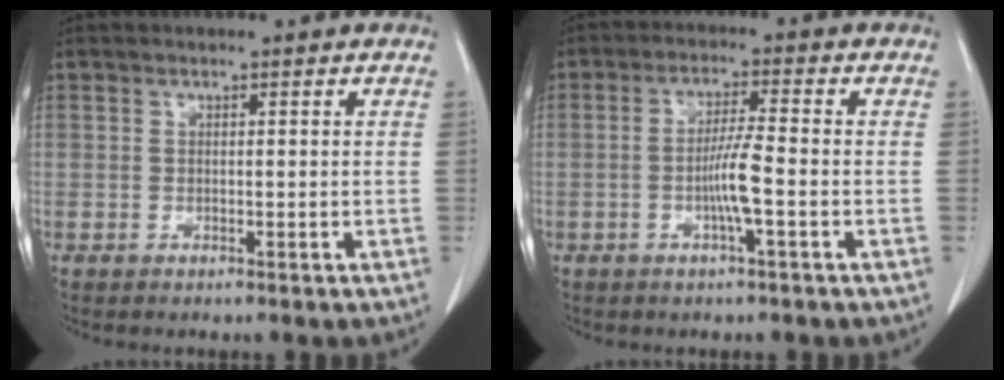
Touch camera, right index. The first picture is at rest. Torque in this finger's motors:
{"motor_torque": [1.20, -0.10, 0.42, 0.08]}